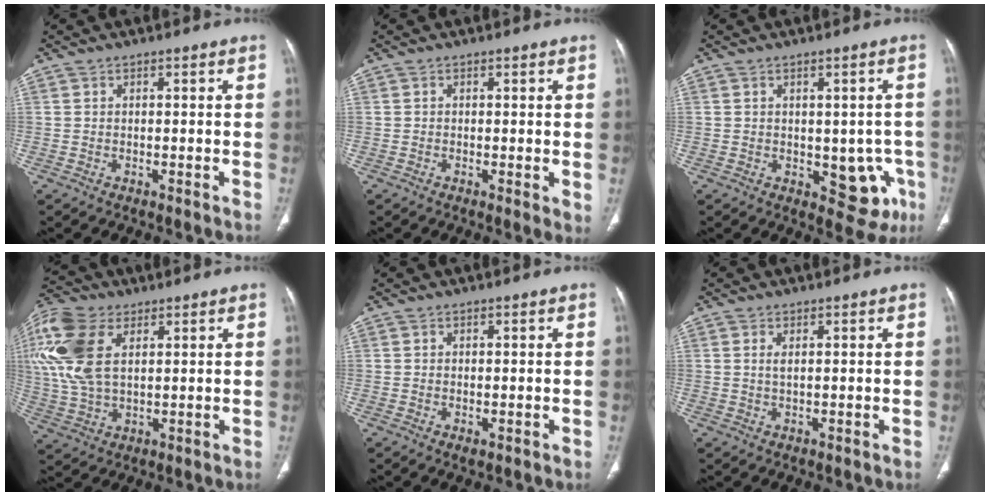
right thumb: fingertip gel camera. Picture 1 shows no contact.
{"total": 1.8, "force": [0.0, 0.5, 1.7], "torque": [-0.026, -0.008, -0.005]}
{"total": 8.2, "force": [-2.0, 5.0, 6.3], "torque": [-0.028, 0.000, -0.013]}
{"total": 15.3, "force": [4.8, 8.8, 11.5], "torque": [-0.268, 0.004, 0.093]}
{"total": 1.0, "force": [-0.3, 0.6, 0.8], "torque": [-0.014, -0.003, -0.001]}
{"total": 1.3, "force": [0.4, 0.5, 1.1], "torque": [-0.028, 0.001, 0.010]}